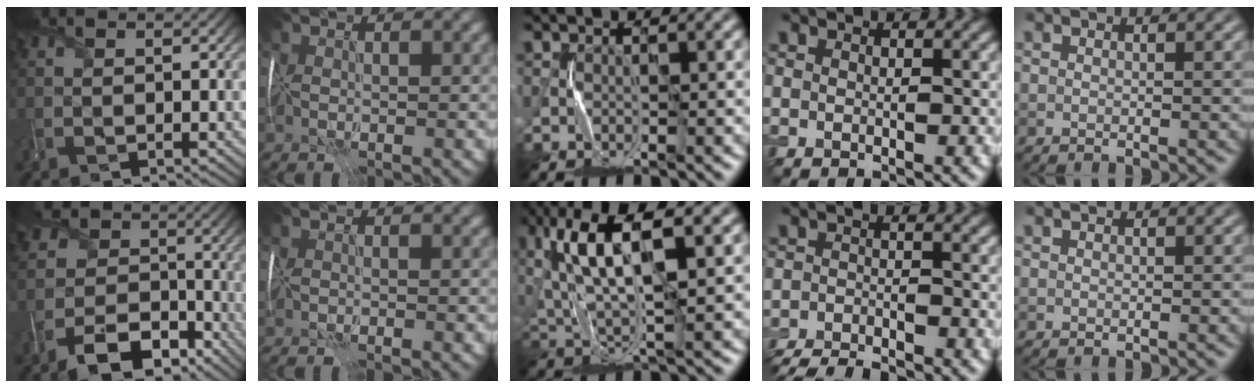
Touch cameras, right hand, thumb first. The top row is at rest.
{"thumb": {"total": 10.8, "force": [-6.5, 6.9, 5.2], "torque": [-0.092, -0.027, -0.124]}, "index": {"total": 1.3, "force": [-1.2, -0.4, -0.1], "torque": [0.006, -0.014, -0.018]}, "middle": {"total": 9.4, "force": [3.4, 3.2, 8.2], "torque": [-0.171, 0.012, 0.065]}, "ring": {"total": 4.7, "force": [-4.4, 0.6, 1.5], "torque": [-0.026, -0.009, -0.079]}}